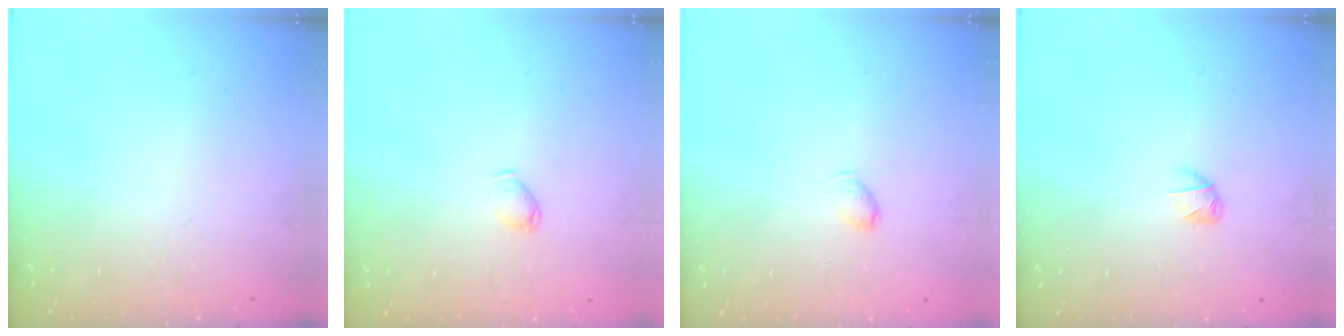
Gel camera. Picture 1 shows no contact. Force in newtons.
{"total": 2.8, "press": 2.8, "slide": 0.4}
{"total": 3.2, "press": 3.1, "slide": 0.6}
{"total": 3.0, "press": 2.9, "slide": 0.7}